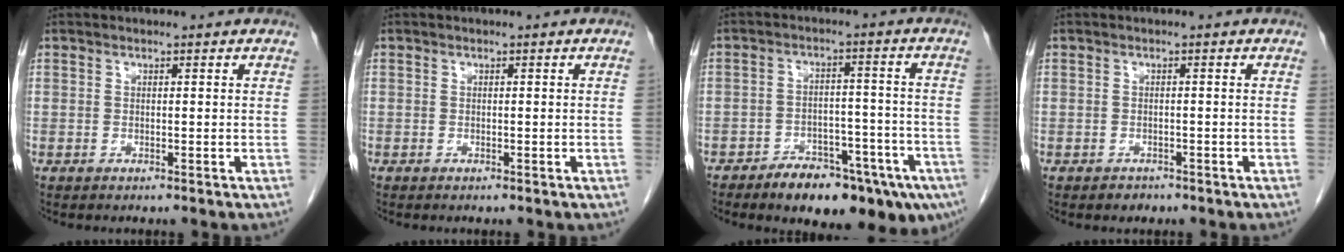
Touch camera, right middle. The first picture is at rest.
{"total": 0.0}
{"total": 14.8, "force": [-10.1, 5.4, 9.5], "torque": [-0.081, 0.024, -0.141]}
{"total": 1.3, "force": [-1.0, 0.8, 0.2], "torque": [-0.005, 0.001, -0.013]}